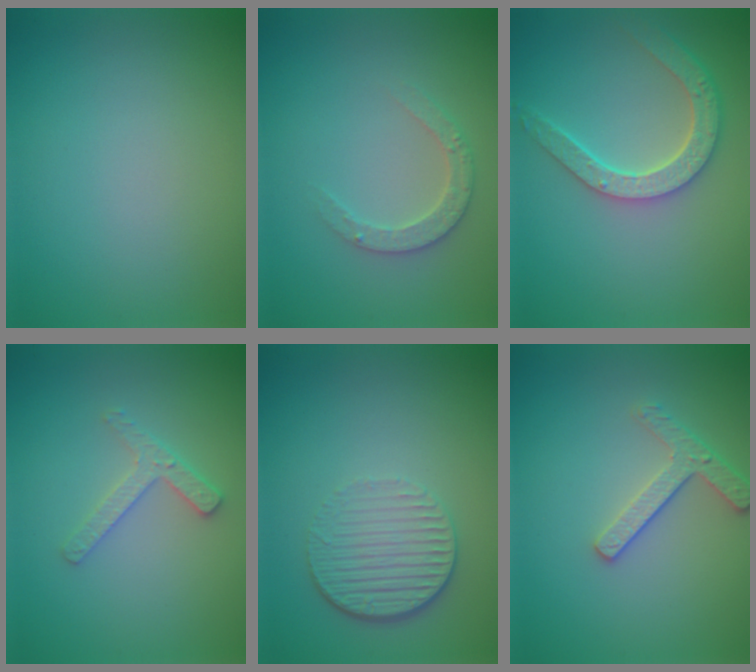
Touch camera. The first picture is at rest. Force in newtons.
{"total": 2.4, "press": 2.3, "slide": 0.5}
{"total": 4.5, "press": 3.8, "slide": 2.5}
{"total": 2.3, "press": 2.2, "slide": 0.4}
{"total": 4.2, "press": 3.0, "slide": 3.0}
{"total": 2.5, "press": 2.4, "slide": 0.7}